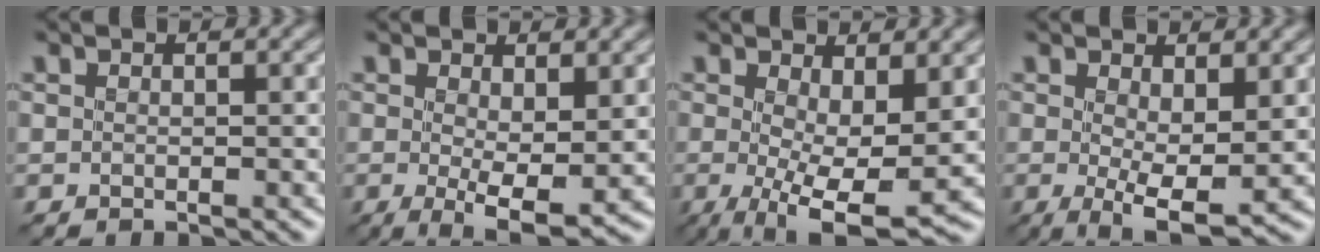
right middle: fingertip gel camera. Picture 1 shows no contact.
{"total": 4.9, "force": [0.2, 1.4, 4.7], "torque": [-0.079, -0.015, 0.005]}
{"total": 8.1, "force": [-0.2, 2.7, 7.7], "torque": [-0.126, -0.018, -0.002]}
{"total": 5.0, "force": [0.3, 1.5, 4.8], "torque": [-0.083, -0.014, 0.007]}